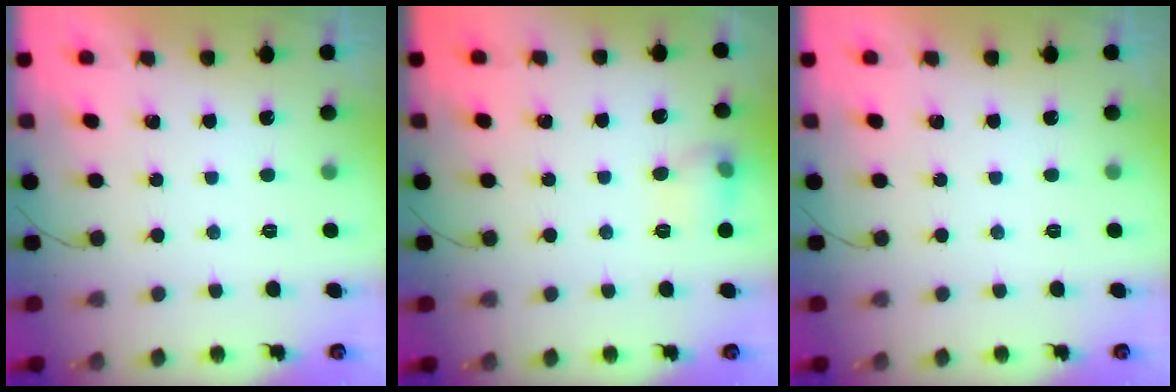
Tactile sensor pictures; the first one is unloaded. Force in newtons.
{"total": 7.3, "press": 7.2, "slide": 1.2}
{"total": 0.0}